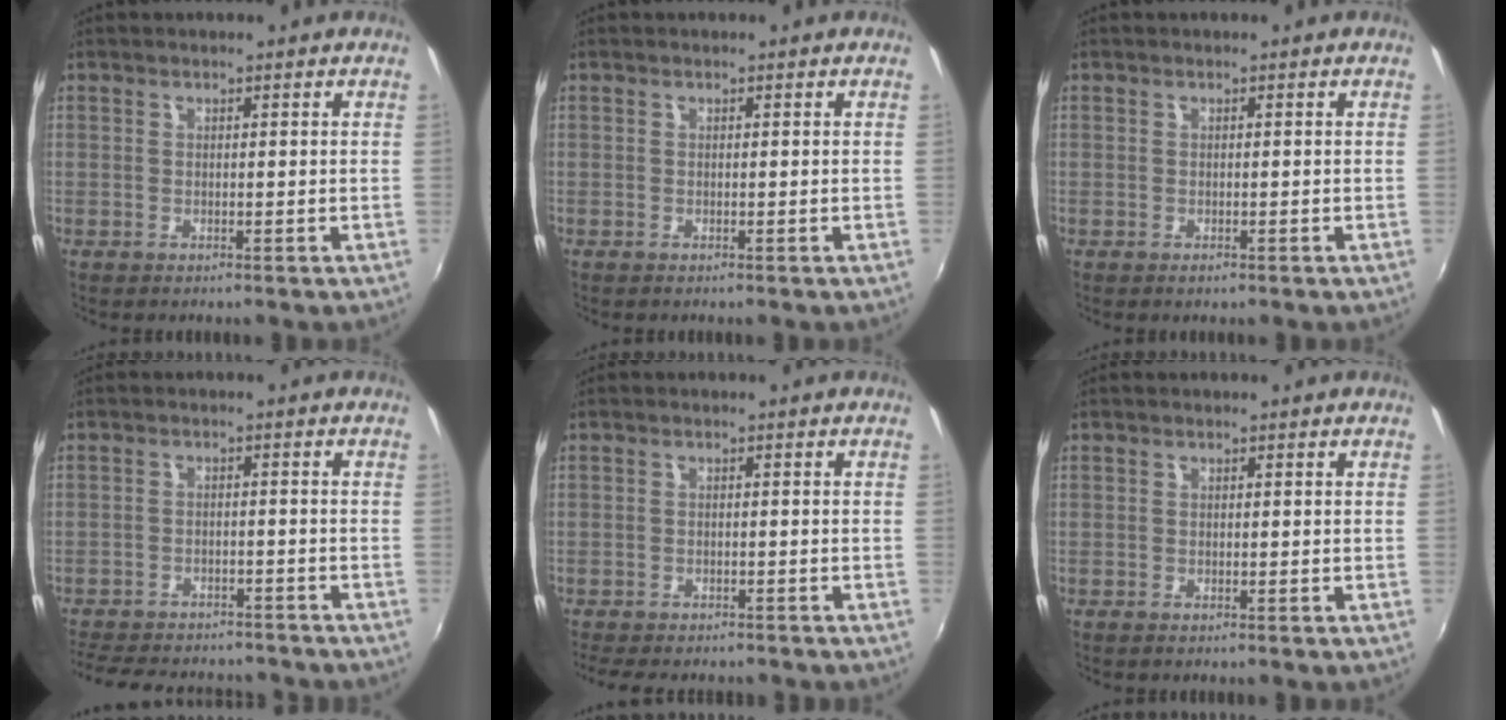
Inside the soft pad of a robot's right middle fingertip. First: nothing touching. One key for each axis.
{"total": 0.0}
{"total": 0.6, "fx": -0.4, "fy": 0.2, "fz": 0.4, "tx": -0.006, "ty": -0.001, "tz": -0.006}
{"total": 16.3, "fx": -14.0, "fy": 5.5, "fz": 6.2, "tx": -0.142, "ty": 0.000, "tz": -0.194}
{"total": 7.3, "fx": -6.3, "fy": 2.0, "fz": 3.0, "tx": -0.074, "ty": -0.017, "tz": -0.095}
{"total": 0.7, "fx": -0.6, "fy": 0.2, "fz": 0.2, "tx": -0.006, "ty": -0.004, "tz": -0.012}